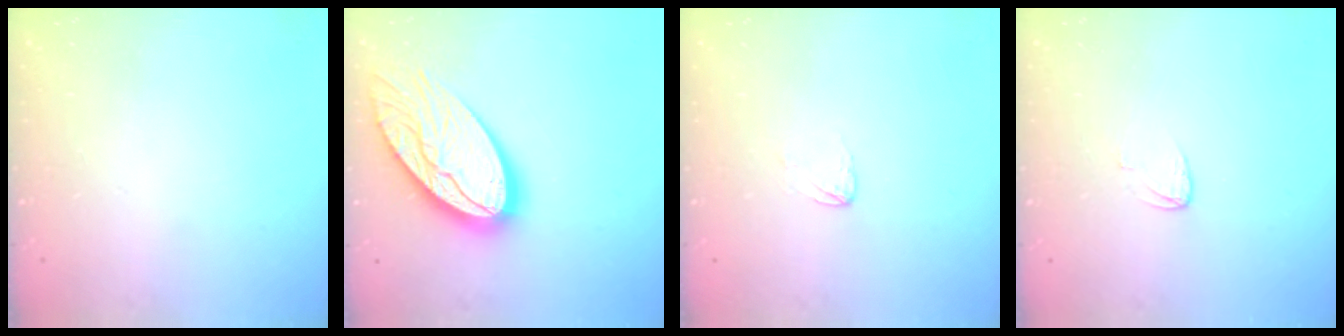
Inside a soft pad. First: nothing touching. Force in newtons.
{"total": 22.2, "press": 22.1, "slide": 2.3}
{"total": 3.0, "press": 3.0, "slide": 0.1}
{"total": 3.3, "press": 3.3, "slide": 0.2}